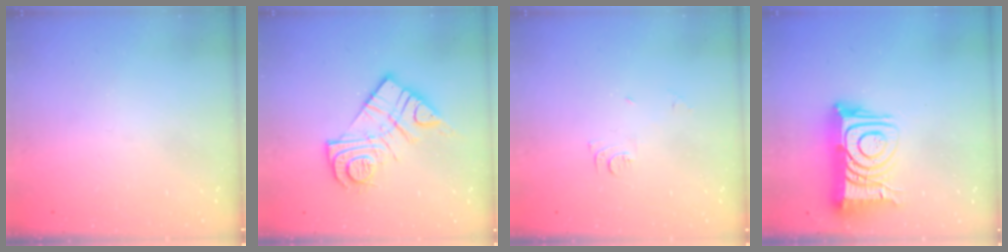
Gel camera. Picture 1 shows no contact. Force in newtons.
{"total": 14.7, "press": 14.7, "slide": 1.3}
{"total": 5.7, "press": 5.7, "slide": 0.6}
{"total": 16.5, "press": 16.4, "slide": 1.5}